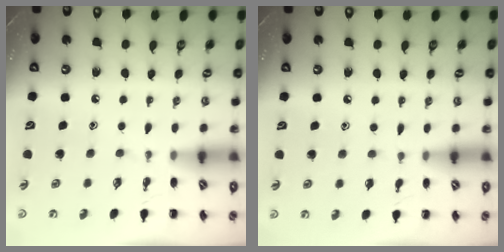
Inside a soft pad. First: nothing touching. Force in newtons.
{"total": 3.8, "press": 3.4, "slide": 1.6}